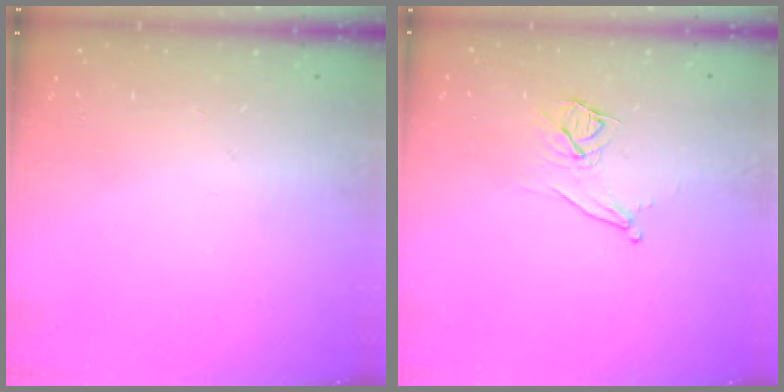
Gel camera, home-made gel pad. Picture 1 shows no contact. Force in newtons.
{"total": 8.5, "press": 7.8, "slide": 3.3}